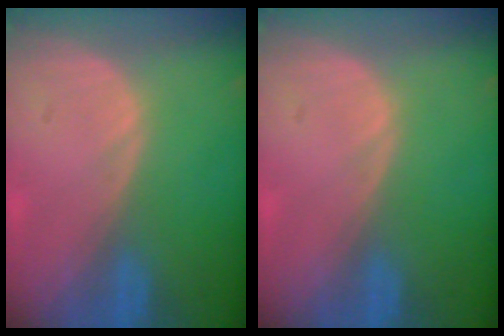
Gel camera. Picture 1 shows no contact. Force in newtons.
{"total": 0.0}